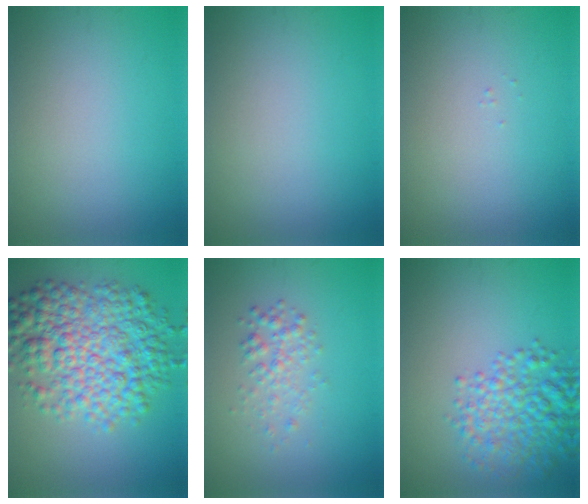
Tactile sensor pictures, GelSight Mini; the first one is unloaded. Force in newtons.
{"total": 0.0}
{"total": 0.0}
{"total": 9.1, "press": 9.1, "slide": 0.1}
{"total": 1.9, "press": 1.9, "slide": 0.0}
{"total": 5.4, "press": 5.4, "slide": 0.2}